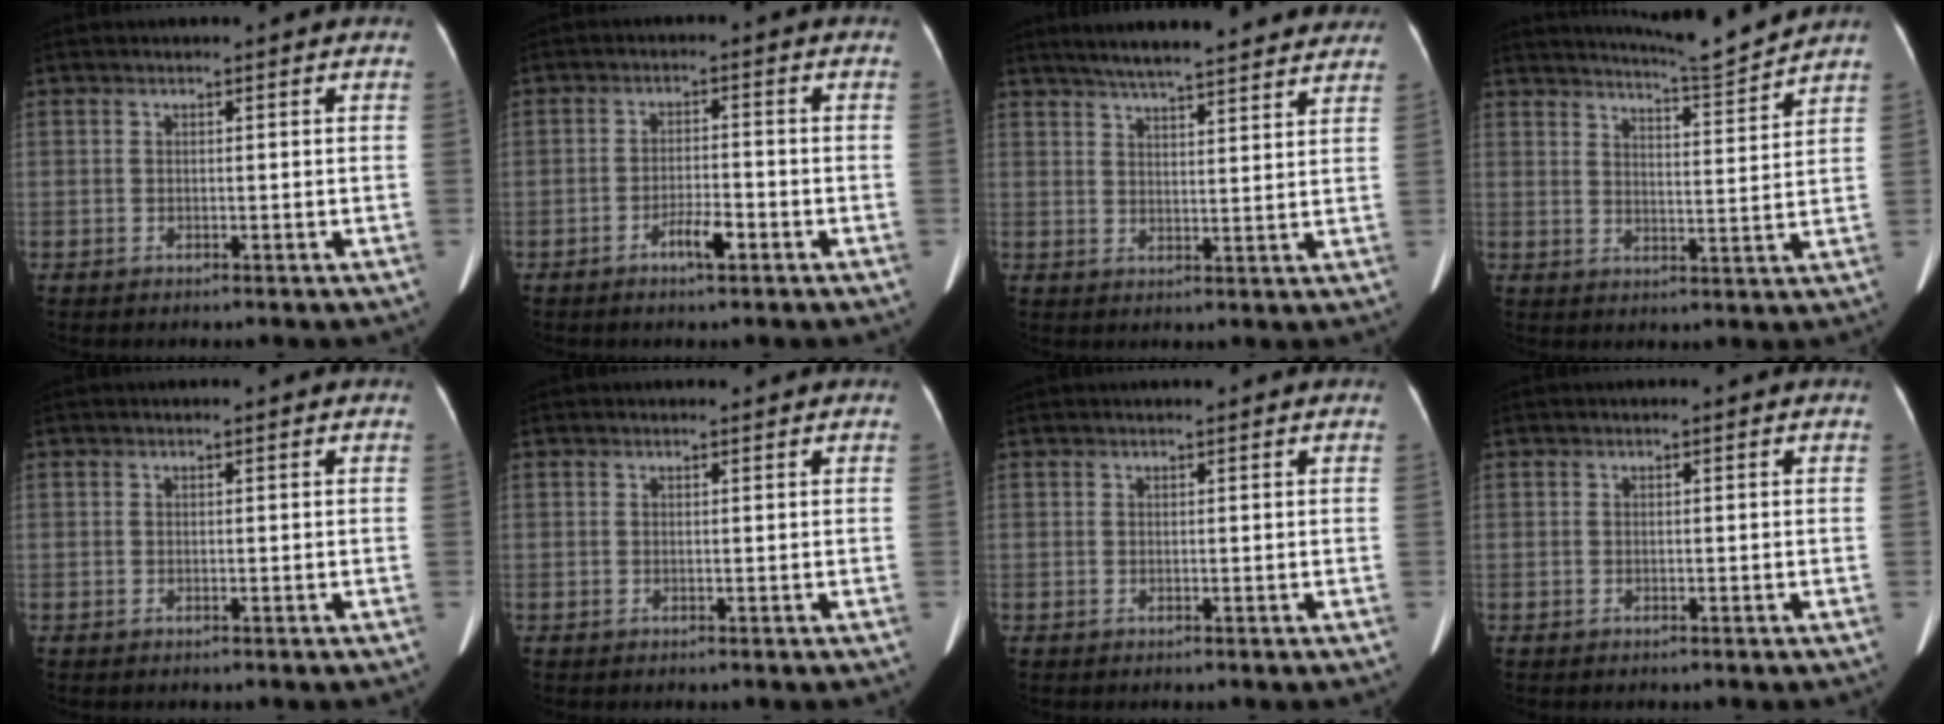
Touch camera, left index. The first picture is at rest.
{"total": 3.5, "force": [-2.1, 0.7, 2.7], "torque": [-0.050, 0.001, -0.038]}
{"total": 17.9, "force": [15.8, 2.6, 8.1], "torque": [-0.117, 0.030, 0.207]}
{"total": 8.7, "force": [8.4, -1.5, 1.8], "torque": [-0.039, -0.018, 0.129]}
{"total": 0.0}
{"total": 0.6, "force": [0.6, 0.1, 0.1], "torque": [-0.009, 0.000, 0.008]}
{"total": 1.2, "force": [1.0, 0.2, 0.7], "torque": [-0.009, 0.013, 0.014]}
{"total": 0.0}